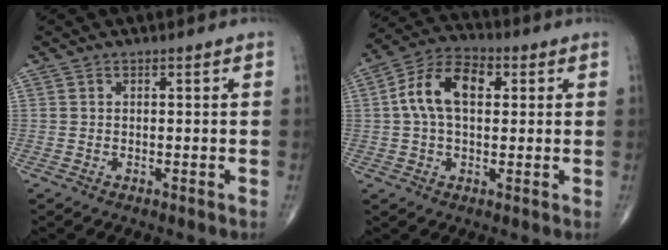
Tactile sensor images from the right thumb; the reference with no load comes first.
{"total": 11.0, "force": [1.9, 6.5, 8.7], "torque": [-0.158, 0.026, 0.027]}